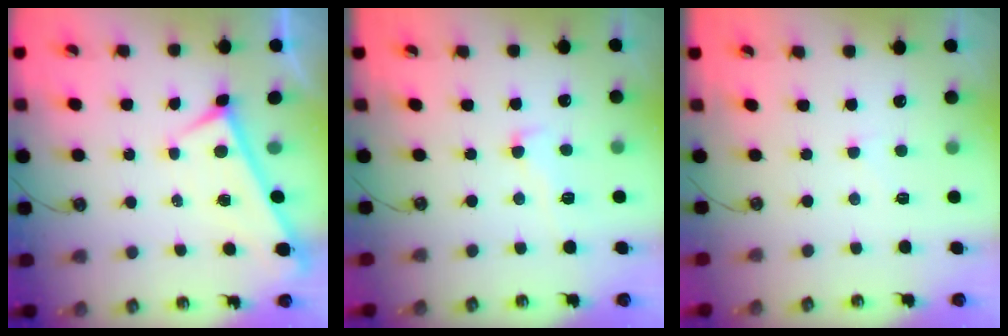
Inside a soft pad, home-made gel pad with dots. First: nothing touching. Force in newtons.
{"total": 0.8, "press": 0.1, "slide": 0.8}
{"total": 0.9, "press": 0.4, "slide": 0.8}